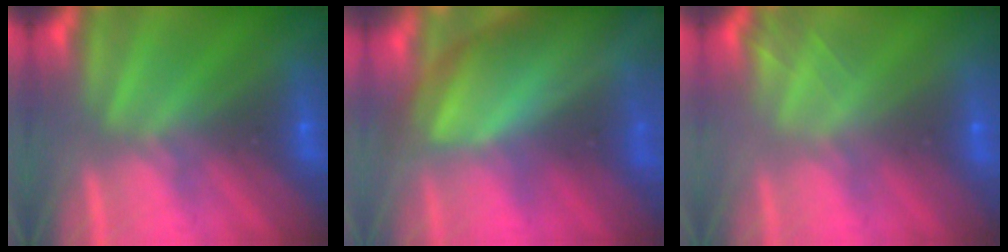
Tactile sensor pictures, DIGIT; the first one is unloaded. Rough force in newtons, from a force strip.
{"total": 7.8}
{"total": 2.1}